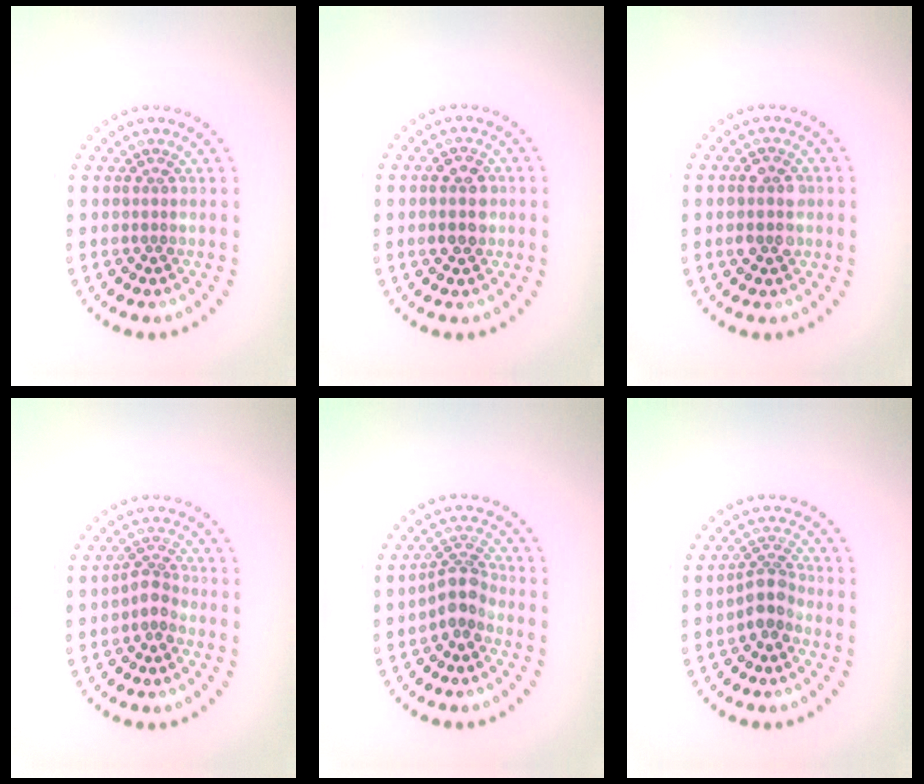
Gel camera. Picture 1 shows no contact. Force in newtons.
{"total": 2.4, "press": 2.4, "slide": 0.1}
{"total": 2.7, "press": 2.7, "slide": 0.2}
{"total": 2.1, "press": 1.6, "slide": 1.3}
{"total": 2.6, "press": 2.0, "slide": 1.8}
{"total": 2.6, "press": 2.0, "slide": 1.6}